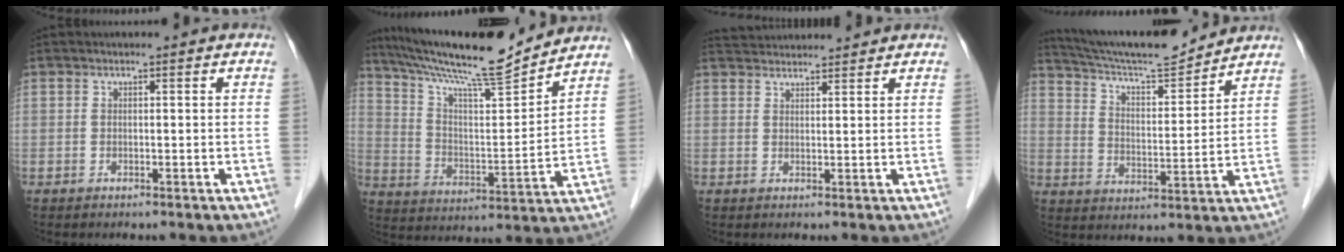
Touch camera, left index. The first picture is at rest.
{"total": 16.9, "force": [15.3, 0.0, 7.1], "torque": [-0.127, -0.004, 0.253]}
{"total": 6.0, "force": [5.9, 0.6, 1.0], "torque": [-0.020, 0.036, 0.090]}
{"total": 13.9, "force": [13.2, 0.7, 4.3], "torque": [-0.081, -0.002, 0.220]}